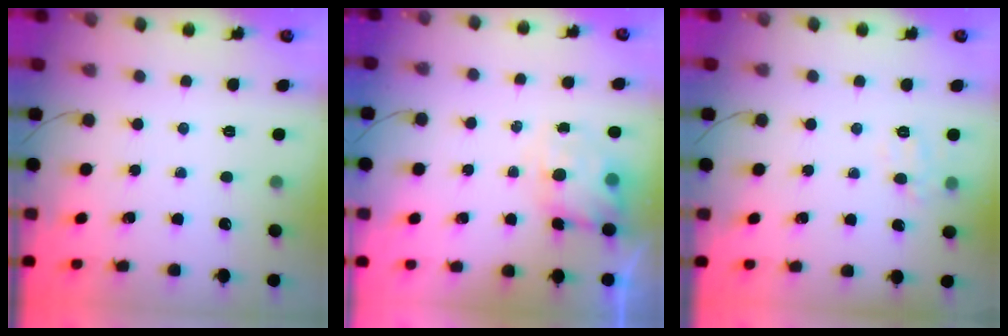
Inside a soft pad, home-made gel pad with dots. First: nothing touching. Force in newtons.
{"total": 5.2, "press": 5.0, "slide": 1.4}
{"total": 7.4, "press": 7.3, "slide": 1.2}